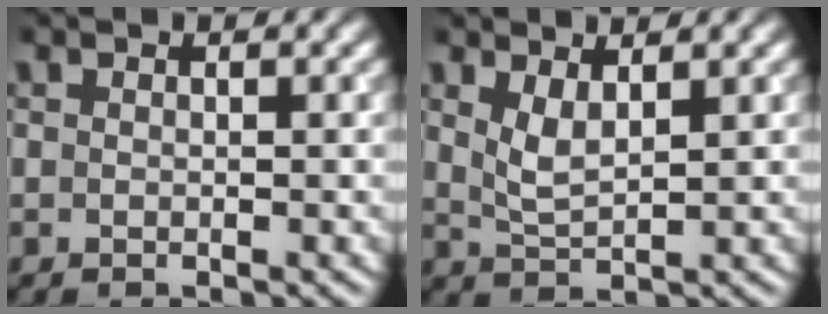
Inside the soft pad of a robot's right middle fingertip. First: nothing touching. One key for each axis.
{"total": 2.2, "fx": 1.2, "fy": 0.7, "fz": 1.7, "tx": -0.041, "ty": -0.005, "tz": 0.028}